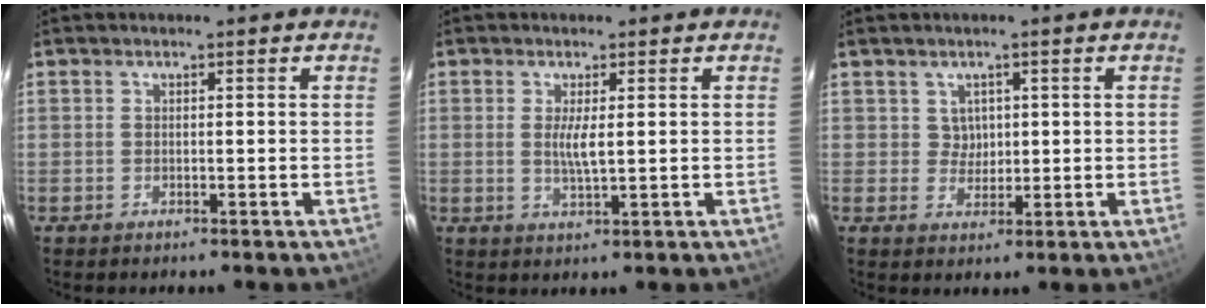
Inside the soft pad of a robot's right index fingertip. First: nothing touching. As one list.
[{"total": 3.3, "force": [0.4, 0.7, 3.2], "torque": [-0.061, -0.009, 0.008]}, {"total": 2.9, "force": [0.9, 2.7, 0.3], "torque": [0.001, 0.006, 0.018]}]